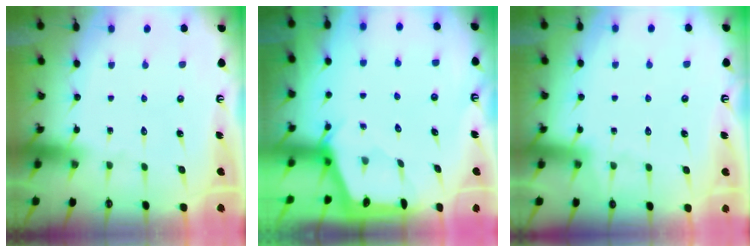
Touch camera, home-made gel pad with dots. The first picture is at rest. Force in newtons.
{"total": 2.3, "press": 2.2, "slide": 0.3}
{"total": 2.5, "press": 2.5, "slide": 0.4}